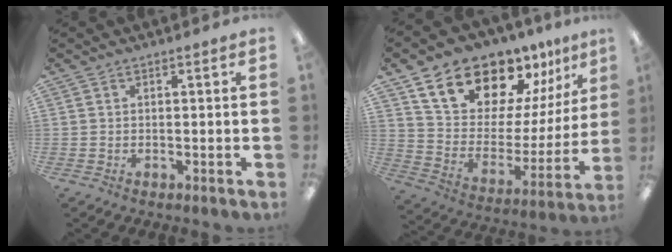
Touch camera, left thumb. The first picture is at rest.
{"total": 18.5, "force": [15.6, 8.0, 5.8], "torque": [-0.106, -0.126, 0.279]}